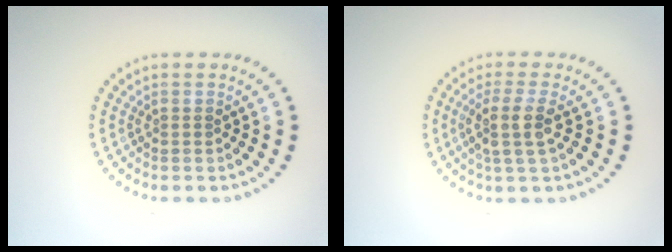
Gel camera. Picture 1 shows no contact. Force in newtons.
{"total": 3.1, "press": 2.5, "slide": 1.8}